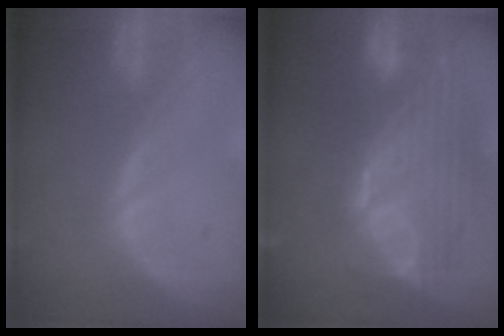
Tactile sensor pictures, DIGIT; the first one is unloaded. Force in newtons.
{"total": 12.5, "press": 10.6, "slide": 6.7}